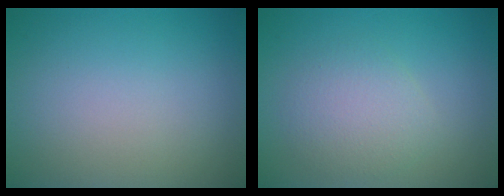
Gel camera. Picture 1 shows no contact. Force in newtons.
{"total": 3.0, "press": 3.0, "slide": 0.0}